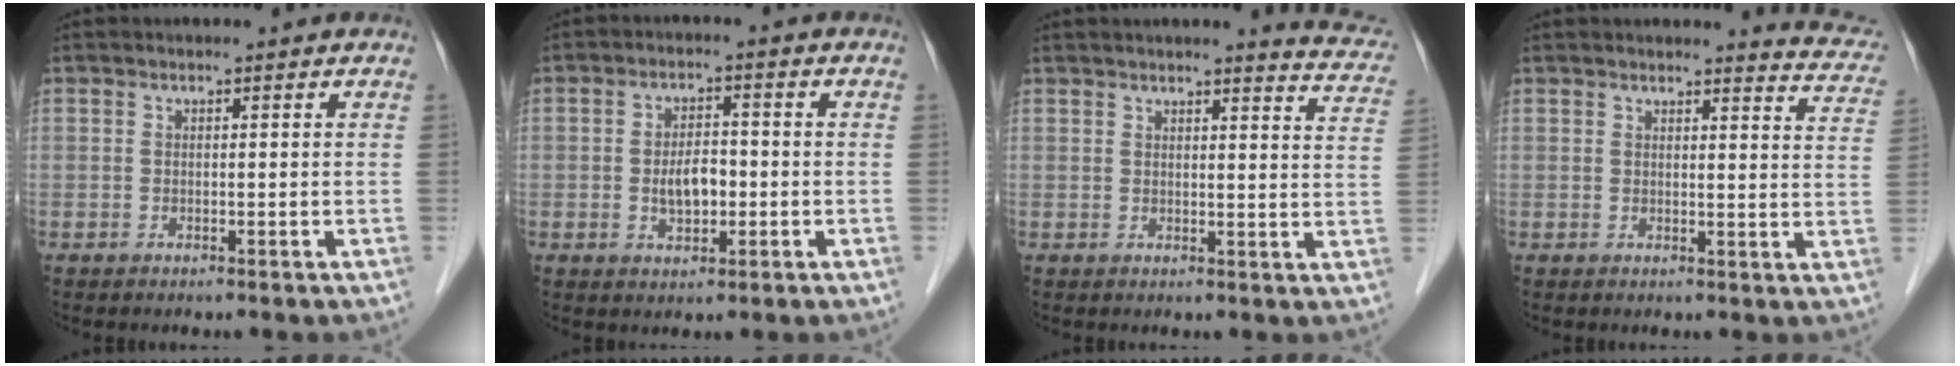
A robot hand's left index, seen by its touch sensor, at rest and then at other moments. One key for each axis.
{"total": 4.6, "fx": -1.0, "fy": 2.4, "fz": 3.8, "tx": -0.069, "ty": 0.003, "tz": -0.014}
{"total": 8.7, "fx": 8.3, "fy": 0.5, "fz": 2.5, "tx": -0.011, "ty": -0.031, "tz": 0.069}
{"total": 7.7, "fx": 7.6, "fy": 0.7, "fz": 1.0, "tx": 0.008, "ty": -0.041, "tz": 0.056}